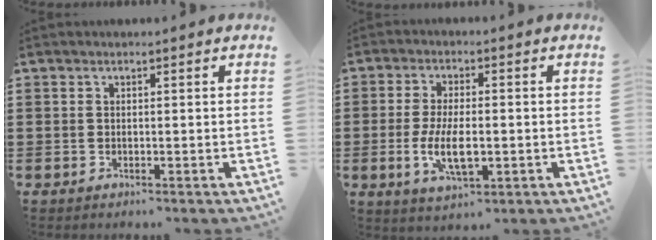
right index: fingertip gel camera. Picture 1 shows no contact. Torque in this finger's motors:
{"motor_torque": [2.14, 0.00, 0.89, 0.21]}